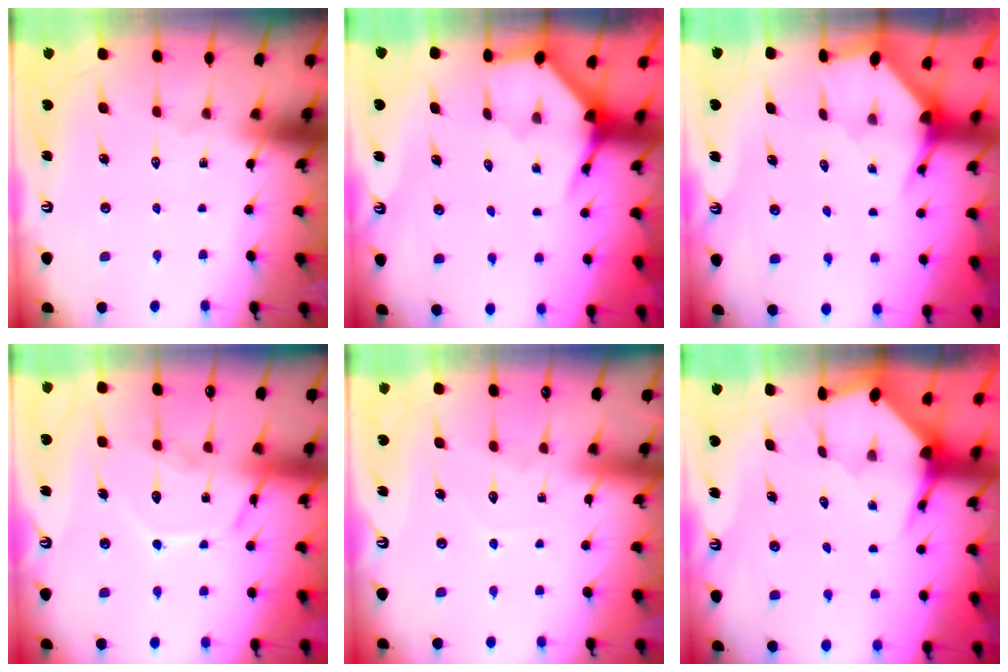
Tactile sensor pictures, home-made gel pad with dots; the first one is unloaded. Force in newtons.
{"total": 3.9, "press": 3.9, "slide": 0.3}
{"total": 2.8, "press": 2.8, "slide": 0.3}
{"total": 13.7, "press": 13.6, "slide": 1.2}
{"total": 4.1, "press": 4.1, "slide": 0.4}
{"total": 3.5, "press": 3.4, "slide": 0.4}